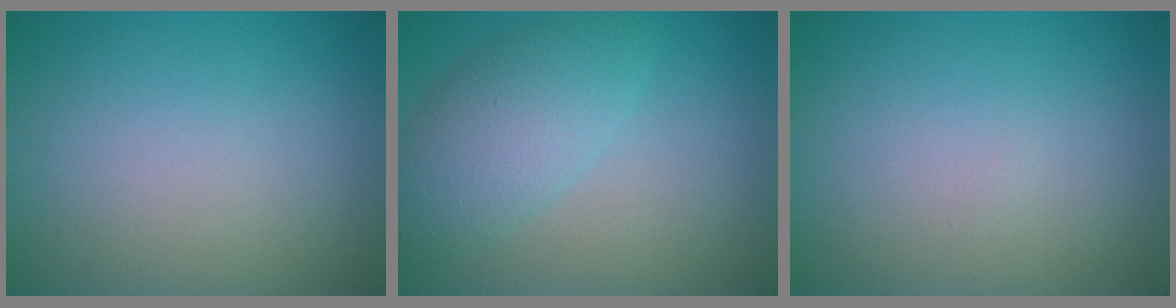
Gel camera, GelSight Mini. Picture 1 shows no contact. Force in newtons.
{"total": 4.7, "press": 4.7, "slide": 0.1}
{"total": 0.0}